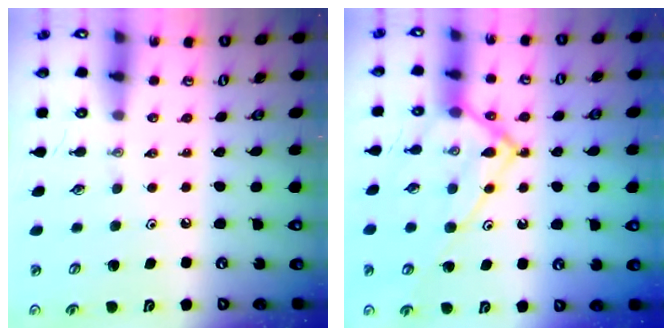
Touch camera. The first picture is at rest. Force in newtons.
{"total": 15.3, "press": 15.2, "slide": 0.9}